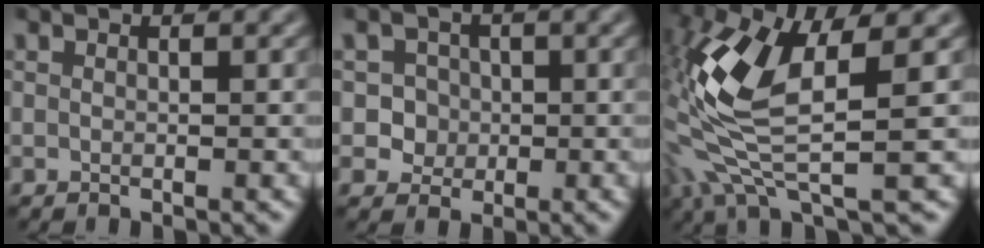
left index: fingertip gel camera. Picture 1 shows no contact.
{"total": 2.5, "force": [-0.1, 2.4, 0.6], "torque": [0.003, 0.000, 0.001]}
{"total": 9.8, "force": [-0.2, 3.7, 9.0], "torque": [-0.218, -0.012, -0.017]}